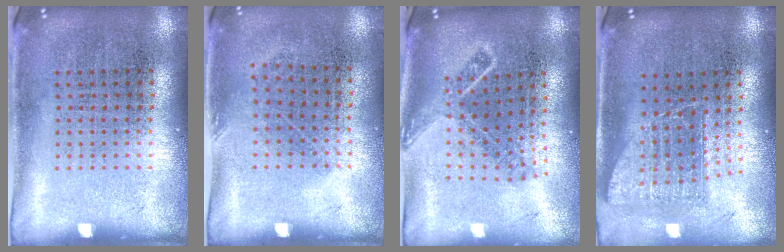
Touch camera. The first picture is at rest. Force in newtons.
{"total": 0.8, "press": 0.6, "slide": 0.5}
{"total": 1.7, "press": 1.3, "slide": 1.1}
{"total": 1.5, "press": 1.2, "slide": 0.9}